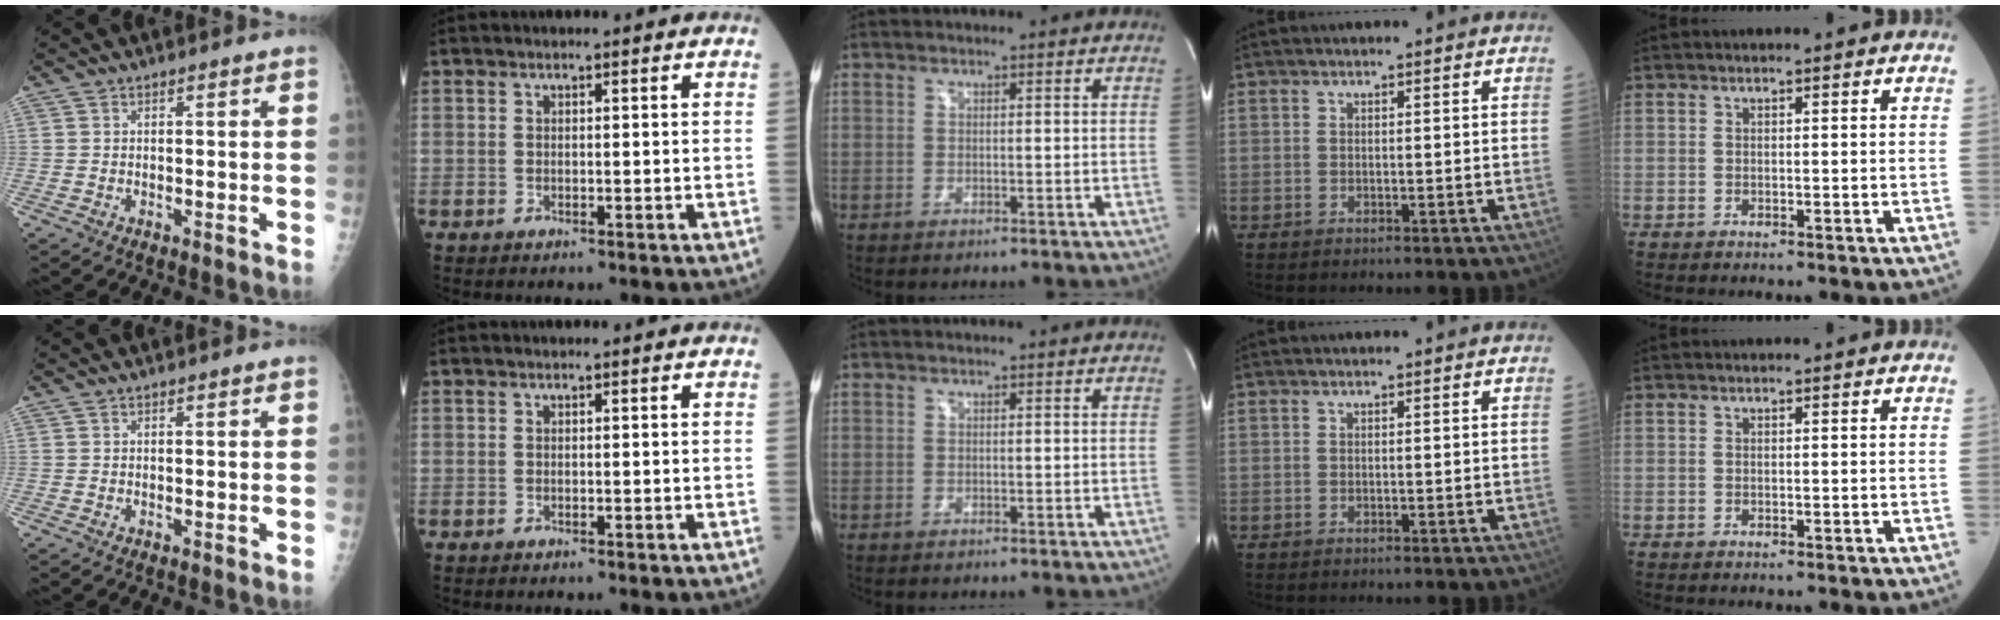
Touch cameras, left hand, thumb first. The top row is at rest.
{}